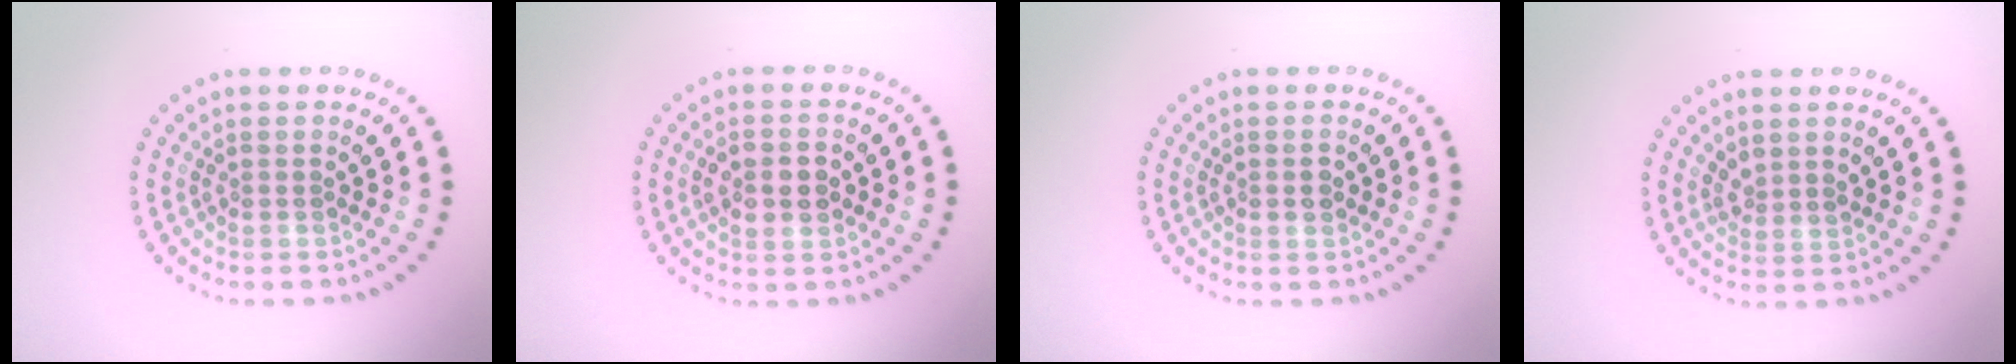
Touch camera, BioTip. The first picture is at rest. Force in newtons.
{"total": 2.8, "press": 2.8, "slide": 0.1}
{"total": 1.4, "press": 1.4, "slide": 0.2}
{"total": 1.4, "press": 1.1, "slide": 0.9}